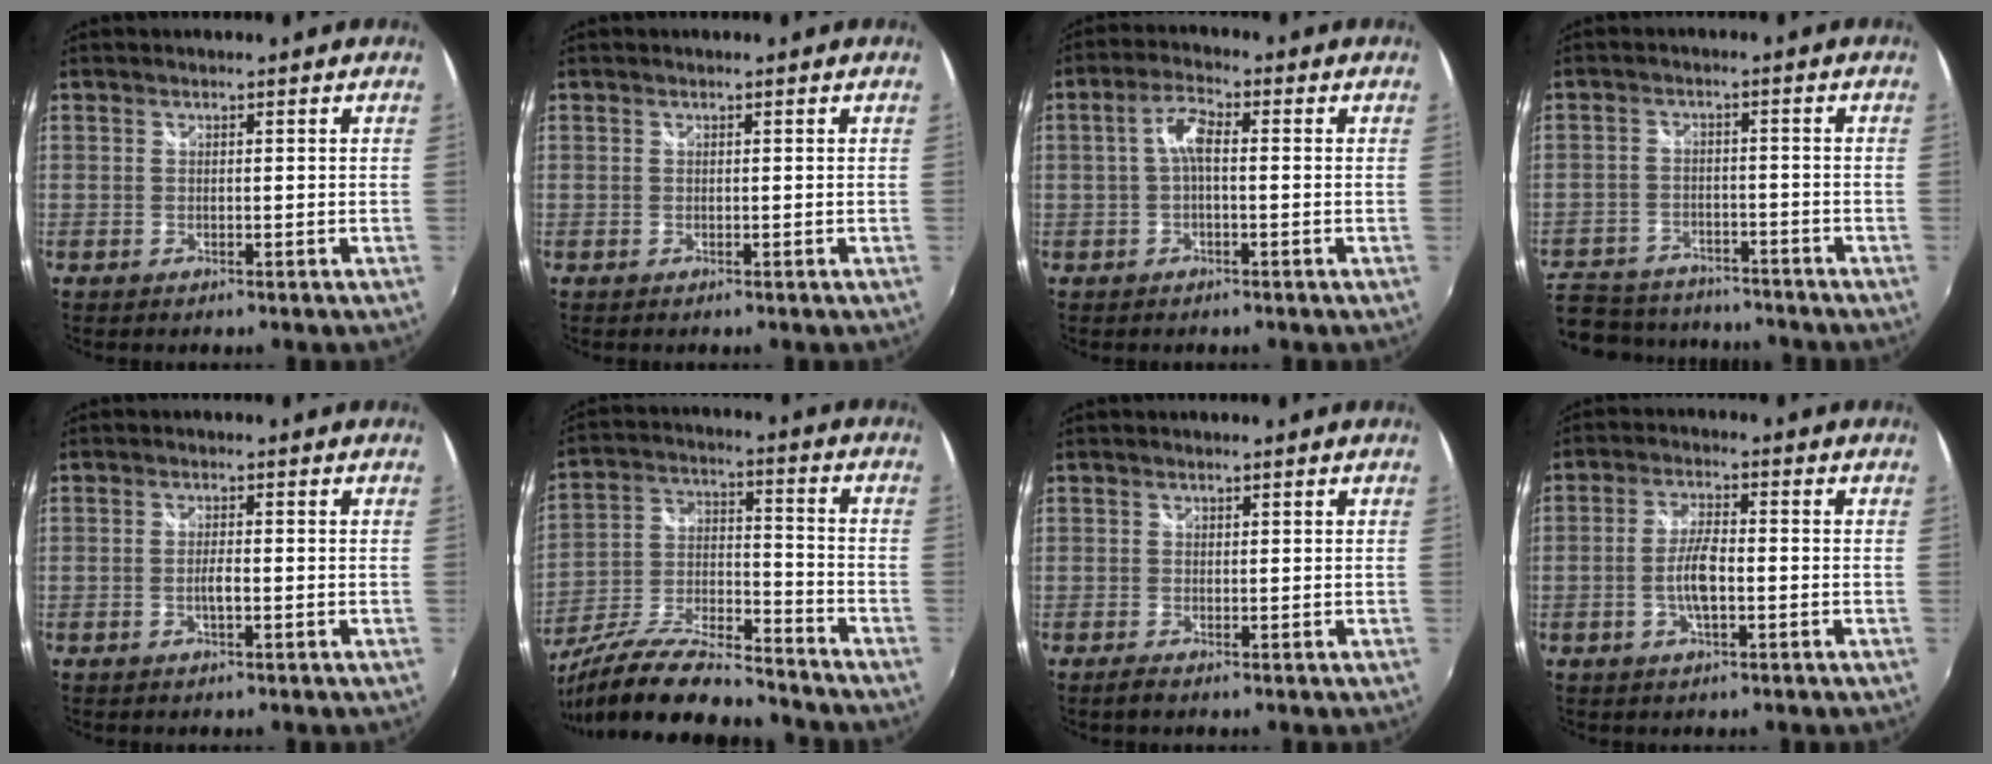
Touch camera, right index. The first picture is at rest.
{"total": 0.0}
{"total": 4.4, "force": [-0.2, 1.5, 4.1], "torque": [-0.084, 0.014, -0.004]}
{"total": 18.3, "force": [-13.7, 10.0, 6.8], "torque": [-0.197, 0.003, -0.202]}
{"total": 1.9, "force": [-0.7, 0.3, 1.8], "torque": [-0.036, 0.000, -0.012]}
{"total": 21.1, "force": [-17.1, 5.1, 11.3], "torque": [-0.228, -0.025, -0.293]}
{"total": 1.0, "force": [-0.5, 0.8, 0.5], "torque": [-0.012, -0.003, -0.011]}
{"total": 5.8, "force": [-1.5, 1.7, 5.3], "torque": [-0.107, 0.003, -0.028]}